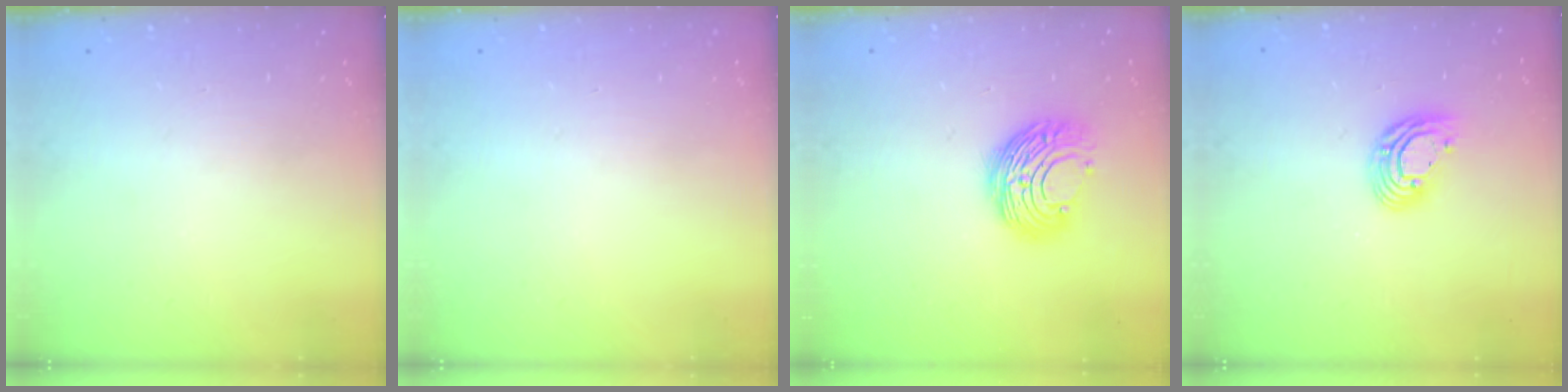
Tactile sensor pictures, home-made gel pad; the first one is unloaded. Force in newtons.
{"total": 0.0}
{"total": 10.4, "press": 10.4, "slide": 0.6}
{"total": 10.5, "press": 10.4, "slide": 1.9}